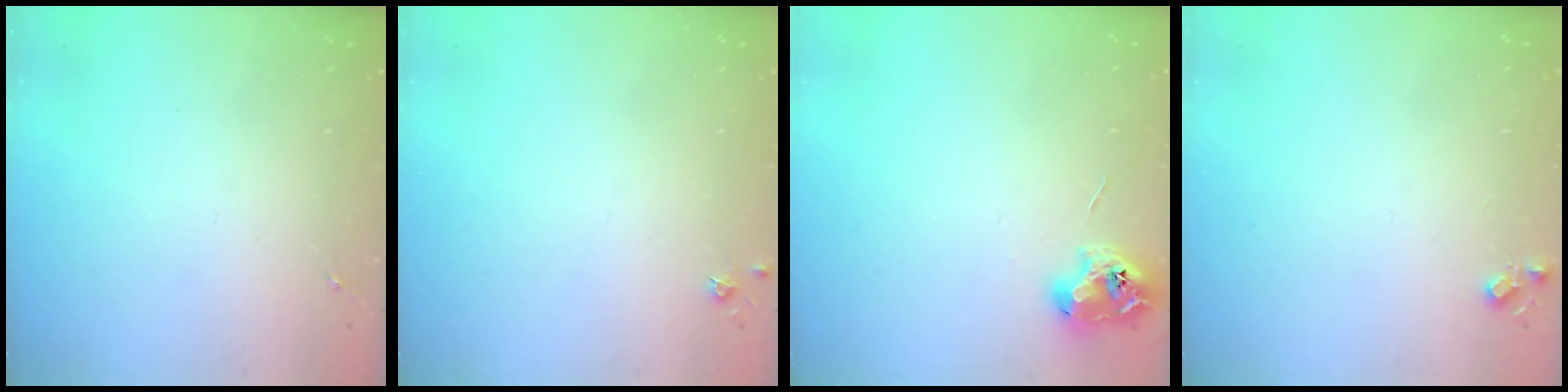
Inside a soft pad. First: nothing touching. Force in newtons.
{"total": 3.8, "press": 3.8, "slide": 0.5}
{"total": 8.7, "press": 8.6, "slide": 0.8}
{"total": 5.1, "press": 5.1, "slide": 0.7}